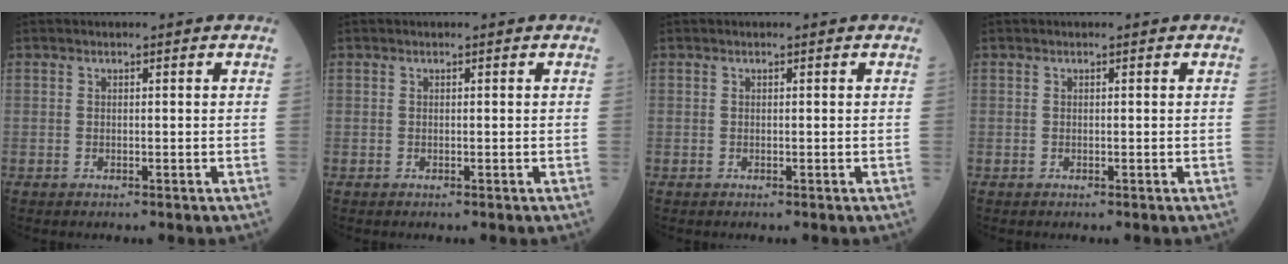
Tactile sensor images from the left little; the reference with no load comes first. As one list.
[{"total": 0.0}, {"total": 0.0}, {"total": 0.0}]